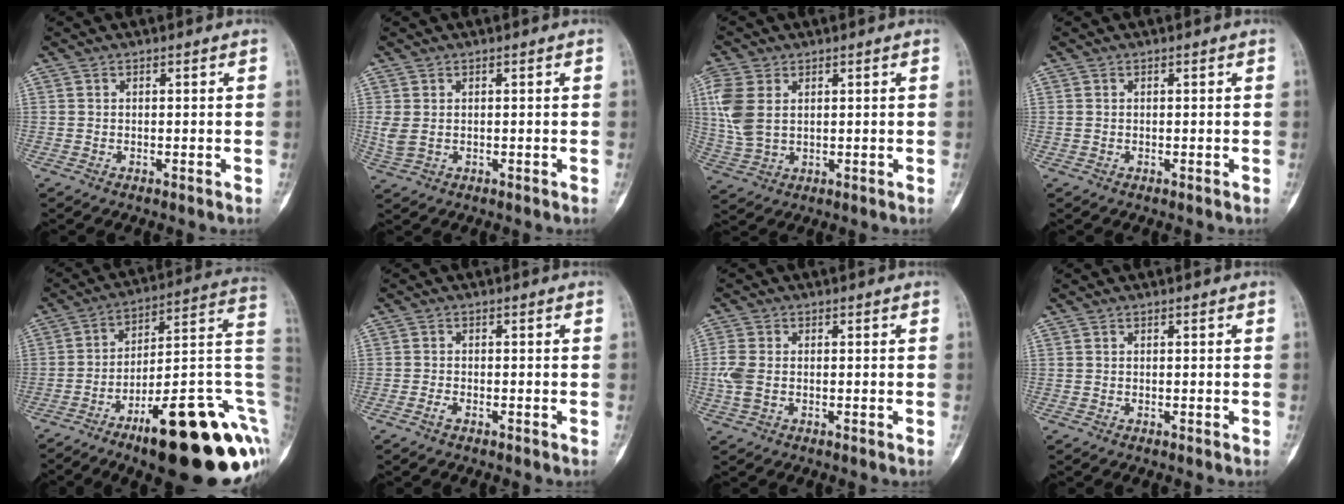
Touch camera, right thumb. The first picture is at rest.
{"total": 2.9, "force": [0.2, 1.9, 2.3], "torque": [-0.065, 0.002, 0.010]}
{"total": 8.6, "force": [2.3, 5.6, 6.2], "torque": [-0.151, -0.001, 0.053]}
{"total": 0.5, "force": [0.1, 0.4, 0.3], "torque": [-0.005, 0.001, 0.000]}
{"total": 27.6, "force": [-10.3, 7.9, 24.4], "torque": [-0.257, 0.074, -0.143]}
{"total": 1.4, "force": [-1.0, 0.7, 0.8], "torque": [-0.018, 0.004, -0.021]}
{"total": 4.3, "force": [-0.4, 2.7, 3.3], "torque": [-0.097, 0.003, -0.010]}
{"total": 0.0}